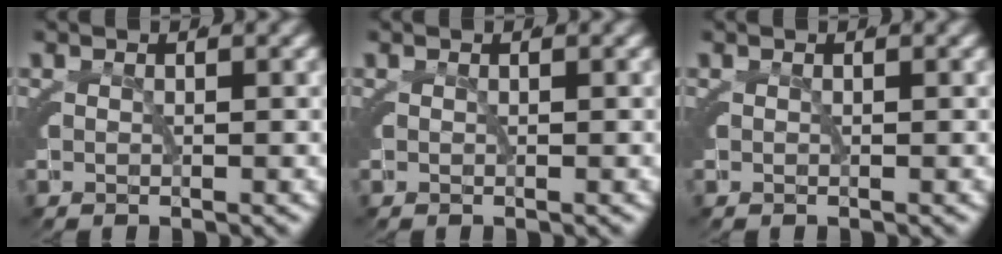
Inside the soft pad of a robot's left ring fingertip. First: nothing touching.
{"total": 0.0}
{"total": 0.0}